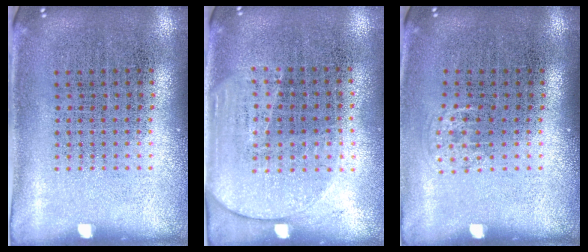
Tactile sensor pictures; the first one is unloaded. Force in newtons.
{"total": 1.6, "press": 1.4, "slide": 0.8}
{"total": 0.6, "press": 0.5, "slide": 0.3}